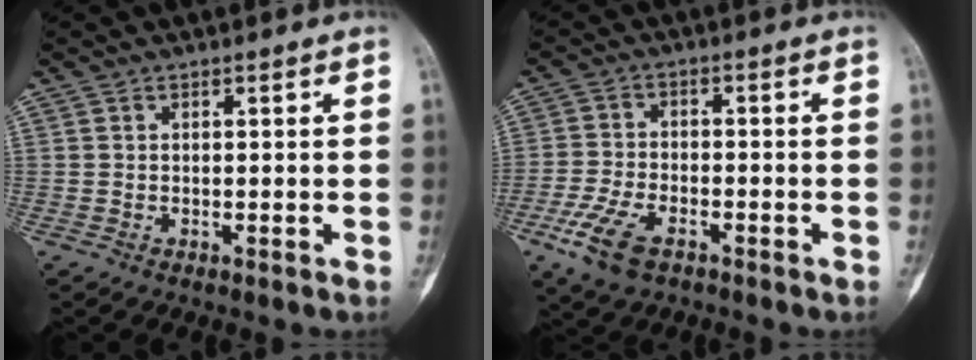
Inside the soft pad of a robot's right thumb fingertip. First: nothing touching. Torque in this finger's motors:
{"motor_torque": [0.13, 0.17, 0.88, -0.34, 0.11]}